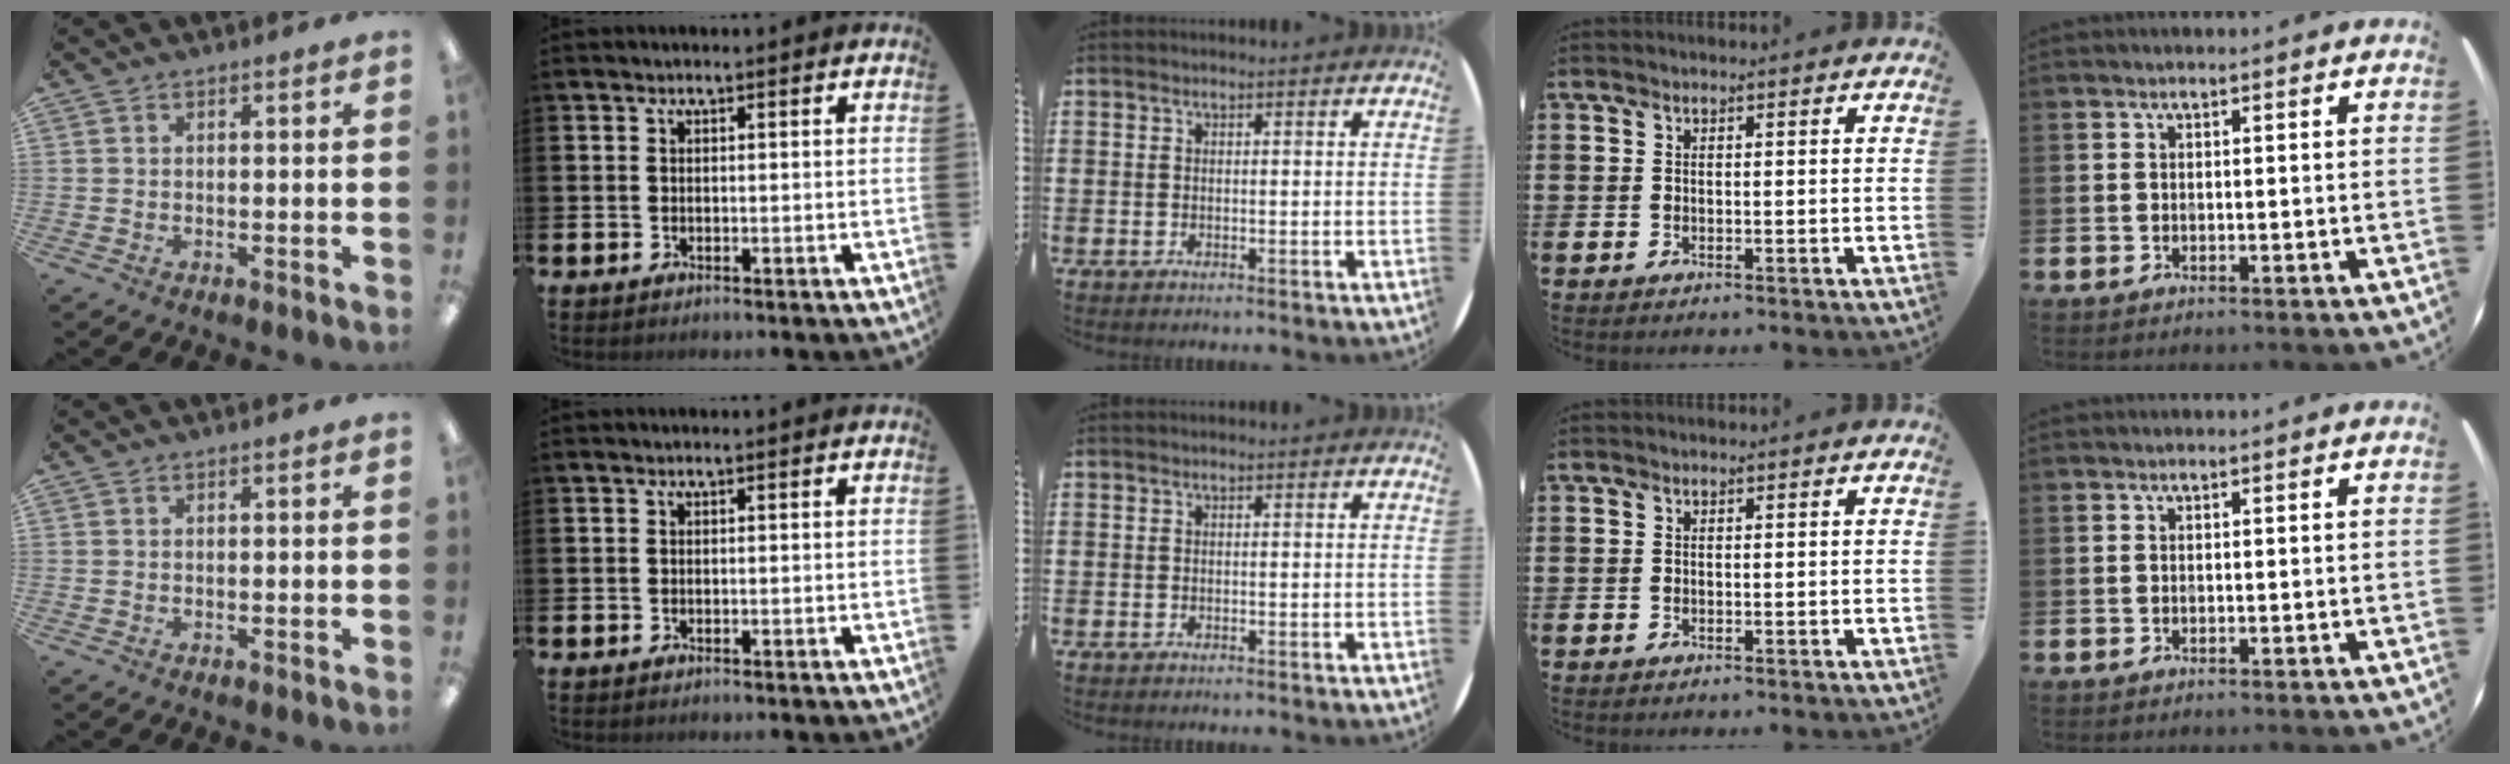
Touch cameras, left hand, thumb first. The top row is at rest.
{}